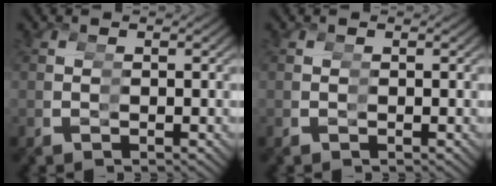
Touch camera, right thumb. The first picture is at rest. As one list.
[{"total": 0.0}]